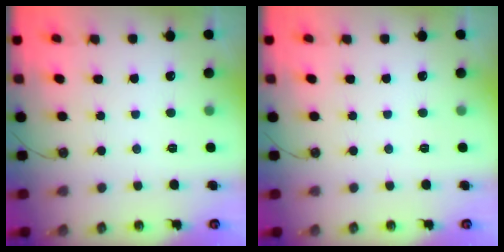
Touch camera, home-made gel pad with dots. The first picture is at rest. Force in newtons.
{"total": 0.0}